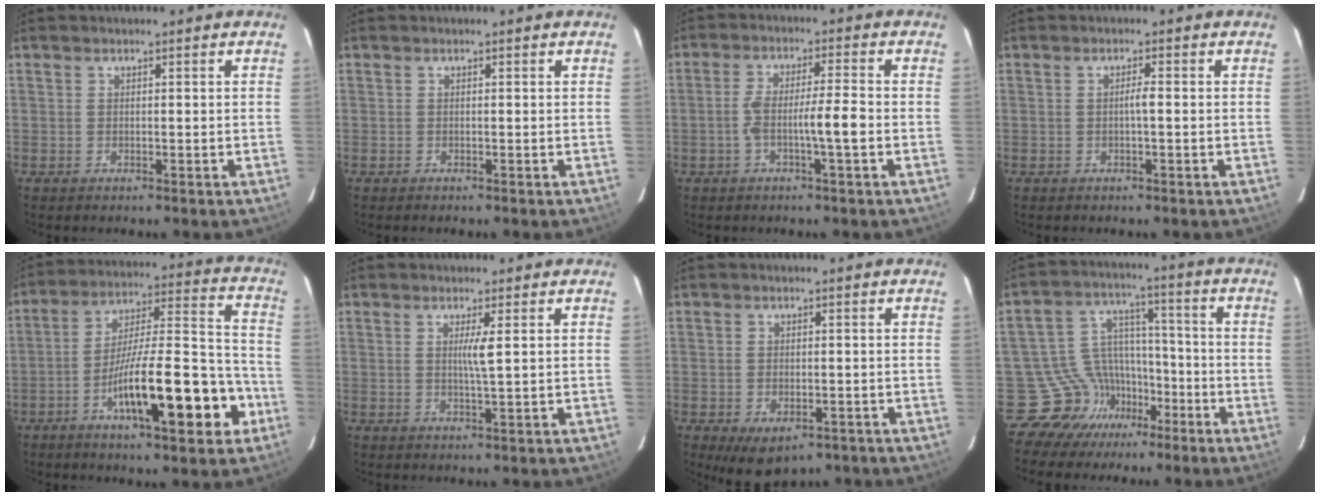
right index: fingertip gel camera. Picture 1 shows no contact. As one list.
[{"total": 0.0}, {"total": 6.0, "force": [-1.7, 0.0, 5.7], "torque": [-0.110, 0.013, -0.028]}, {"total": 1.3, "force": [-0.2, 0.0, 1.3], "torque": [-0.022, 0.002, -0.003]}, {"total": 18.6, "force": [-7.7, 3.1, 16.7], "torque": [-0.264, 0.011, -0.116]}, {"total": 2.5, "force": [0.5, -0.5, 2.4], "torque": [-0.046, -0.005, 0.009]}, {"total": 6.3, "force": [-3.9, 3.5, 3.6], "torque": [-0.055, -0.006, -0.050]}, {"total": 10.9, "force": [-6.0, 9.1, 1.3], "torque": [-0.024, 0.065, -0.086]}]